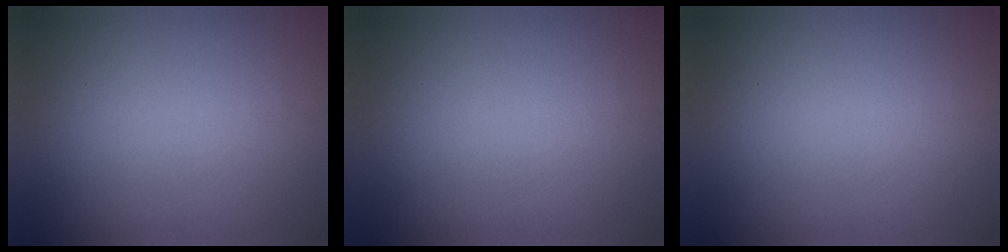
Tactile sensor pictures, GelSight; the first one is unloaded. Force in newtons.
{"total": 0.0}
{"total": 0.0}